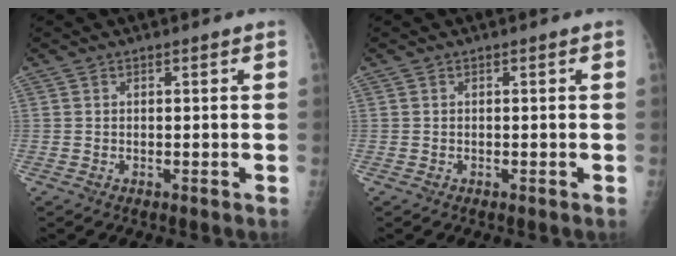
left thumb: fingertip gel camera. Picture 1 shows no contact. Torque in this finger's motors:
{"motor_torque": [0.05, 0.06, -0.04, -0.03, 0.00]}